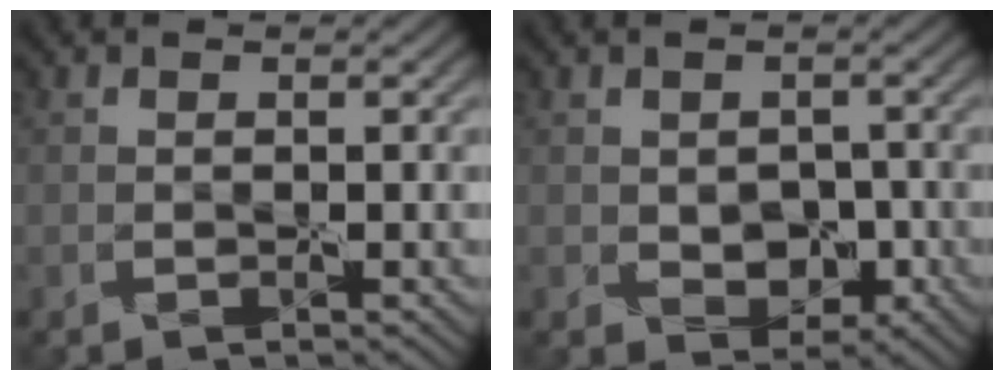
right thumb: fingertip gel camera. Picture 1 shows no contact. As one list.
[{"total": 2.1, "force": [-0.4, 1.8, 1.0], "torque": [-0.010, -0.004, -0.008]}]